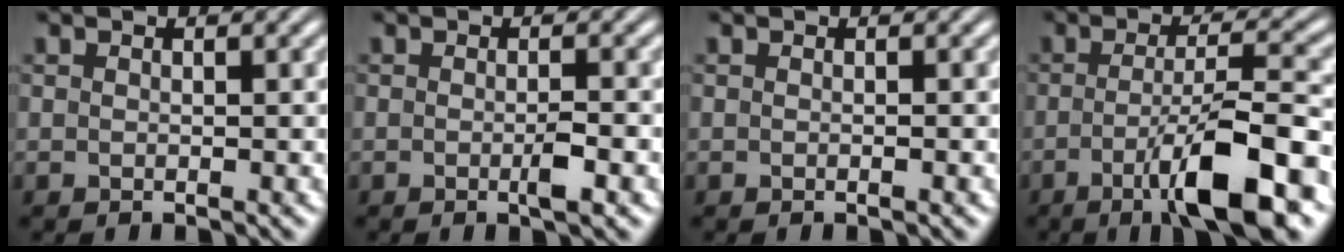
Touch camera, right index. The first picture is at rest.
{"total": 1.3, "force": [-0.6, 0.2, 1.1], "torque": [-0.012, 0.003, -0.015]}
{"total": 0.0}
{"total": 7.8, "force": [-3.6, 1.3, 6.8], "torque": [-0.100, -0.005, -0.053]}